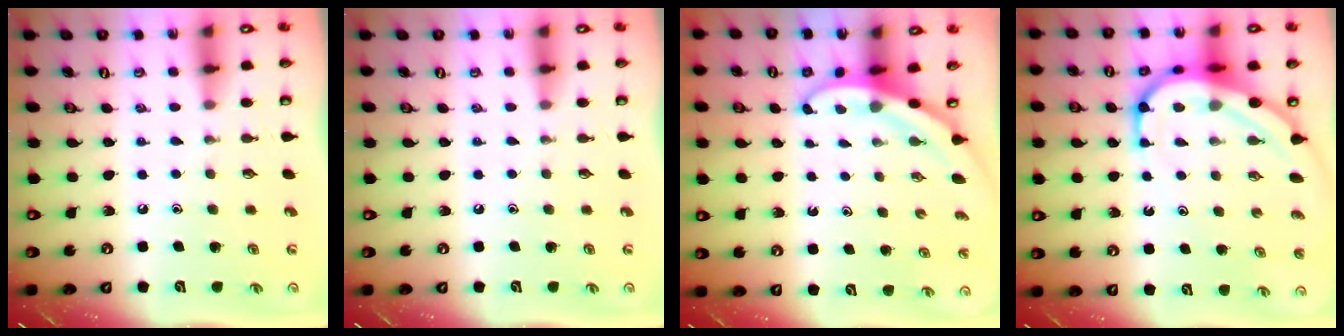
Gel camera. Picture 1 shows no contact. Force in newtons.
{"total": 0.0}
{"total": 3.2, "press": 3.2, "slide": 0.2}
{"total": 11.3, "press": 11.2, "slide": 1.2}